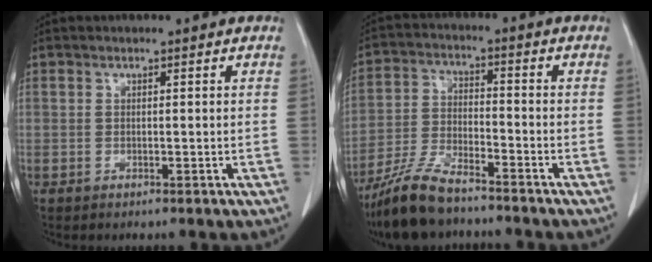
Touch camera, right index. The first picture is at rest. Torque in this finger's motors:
{"motor_torque": [0.37, -0.33, 0.24, 0.07]}